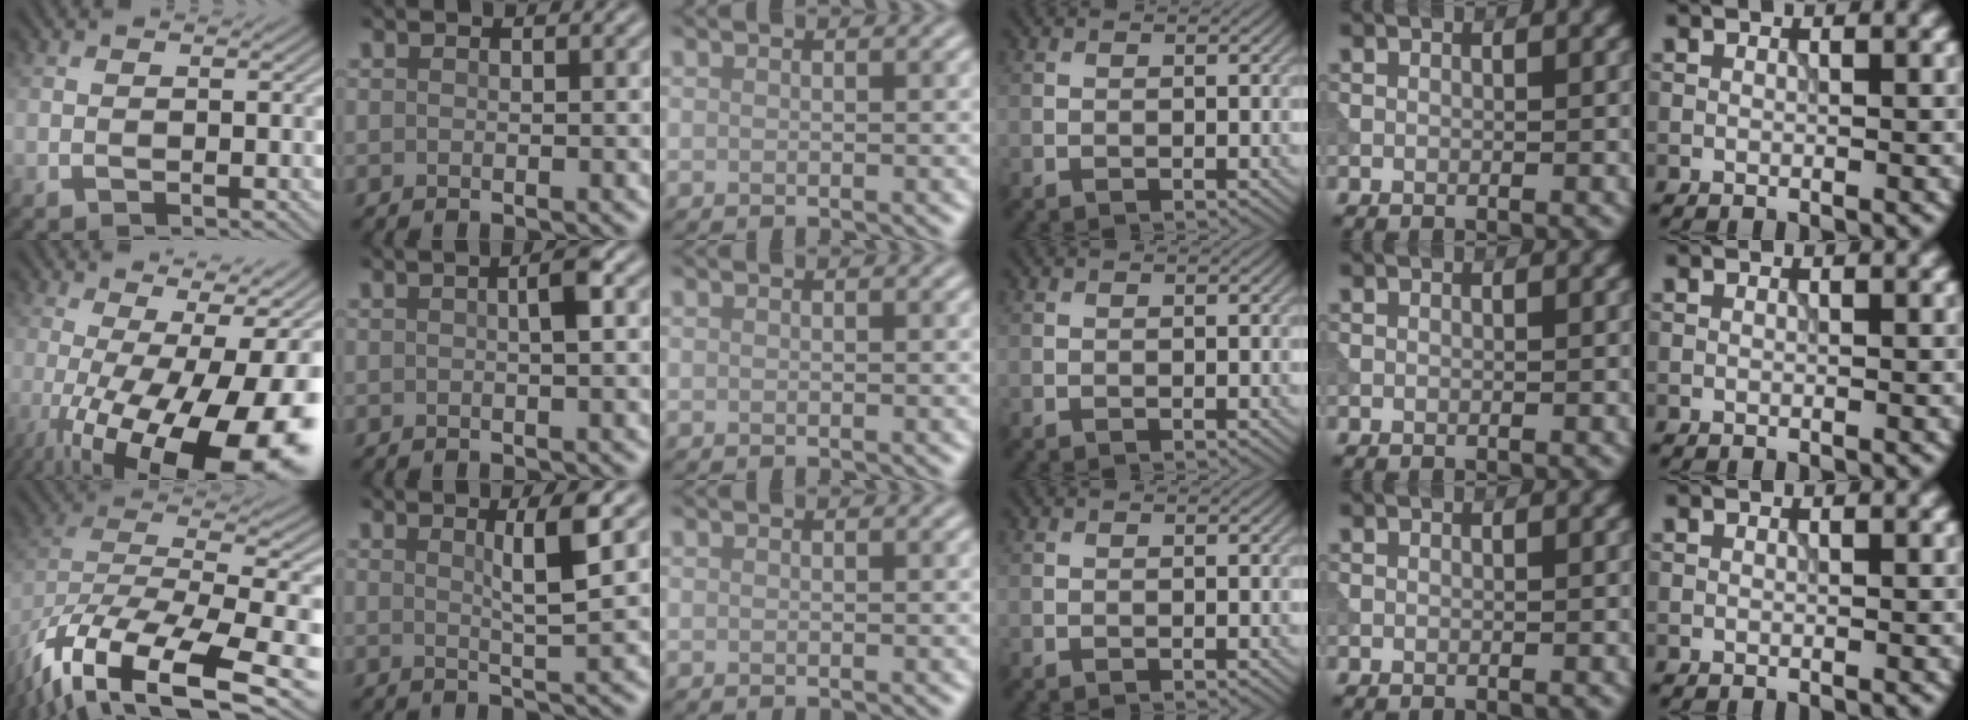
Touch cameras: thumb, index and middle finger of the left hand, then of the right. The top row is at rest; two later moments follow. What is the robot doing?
{"motion": "extract", "object": "tissue"}